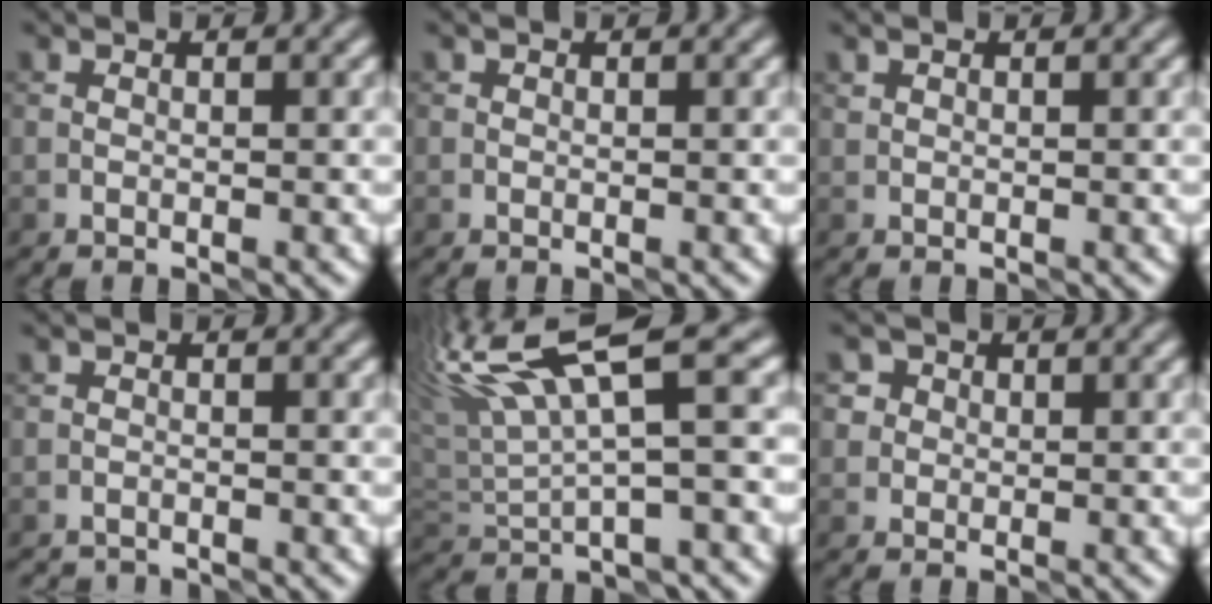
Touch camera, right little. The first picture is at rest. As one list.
[{"total": 0.0}, {"total": 0.0}, {"total": 1.4, "force": [-1.4, 0.0, -0.3], "torque": [0.010, -0.003, -0.026]}, {"total": 9.0, "force": [4.4, 2.0, 7.6], "torque": [-0.160, 0.025, 0.084]}, {"total": 2.1, "force": [1.1, 1.8, 0.4], "torque": [0.021, 0.010, 0.004]}]